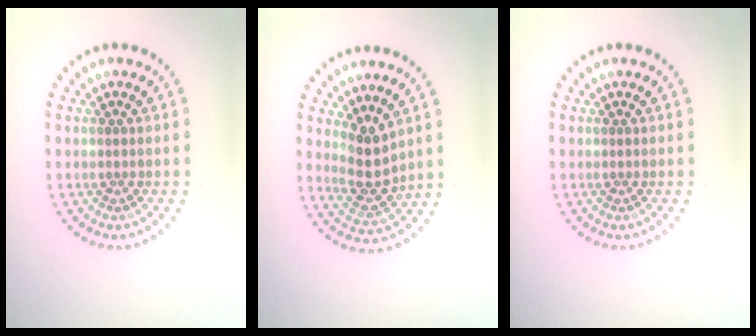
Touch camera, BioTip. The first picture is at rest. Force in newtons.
{"total": 3.3, "press": 2.9, "slide": 1.6}
{"total": 0.0}